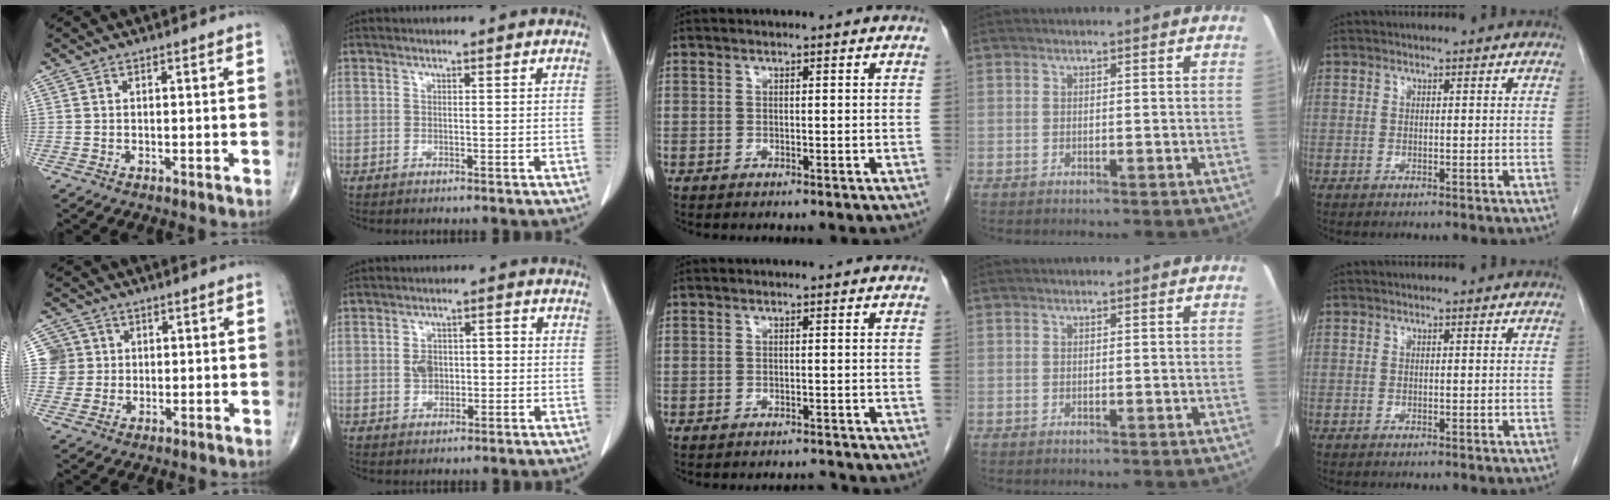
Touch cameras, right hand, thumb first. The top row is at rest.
{"thumb": {"total": 5.1, "force": [1.0, 5.0, 0.1], "torque": [0.031, 0.003, 0.015]}, "index": {"total": 3.9, "force": [-0.2, 2.9, 2.7], "torque": [-0.049, 0.017, 0.002]}, "middle": {"total": 3.0, "force": [-3.0, 0.2, 0.1], "torque": [0.005, -0.006, -0.039]}}